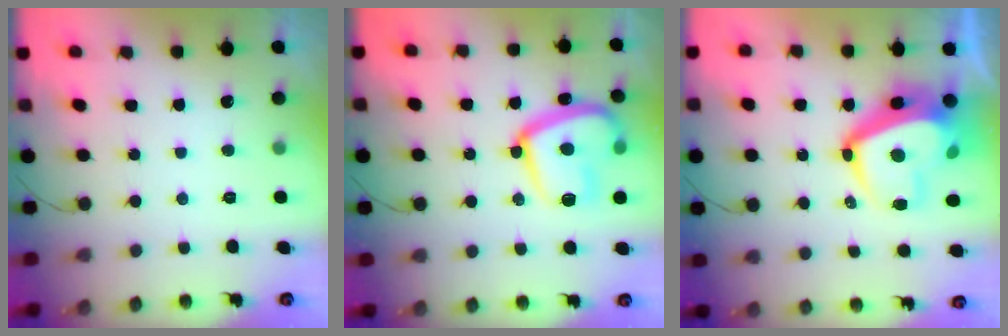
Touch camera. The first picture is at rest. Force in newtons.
{"total": 19.1, "press": 19.0, "slide": 1.7}
{"total": 15.6, "press": 15.5, "slide": 1.9}